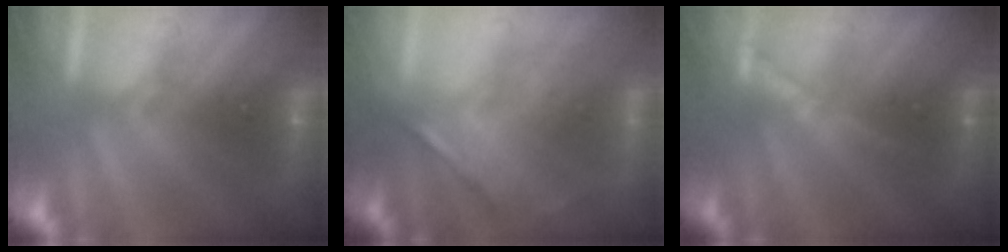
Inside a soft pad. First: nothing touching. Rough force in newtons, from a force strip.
{"total": 1.1}
{"total": 1.7}